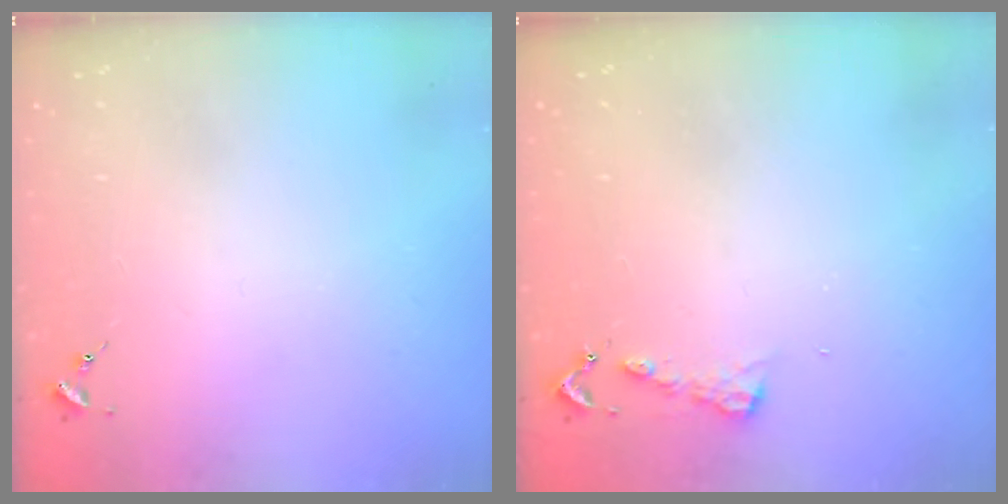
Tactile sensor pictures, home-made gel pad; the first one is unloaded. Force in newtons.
{"total": 4.6, "press": 4.6, "slide": 0.4}